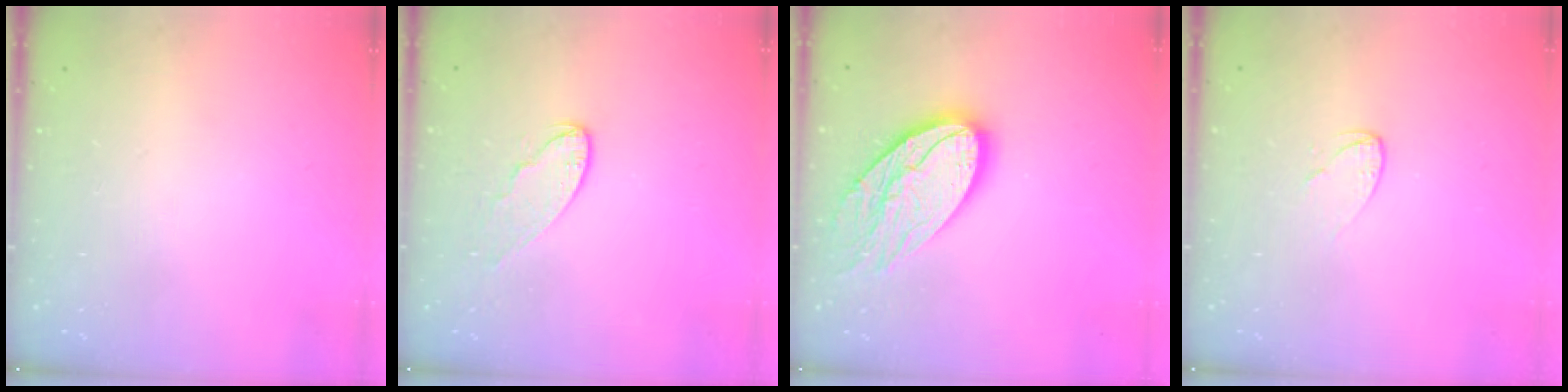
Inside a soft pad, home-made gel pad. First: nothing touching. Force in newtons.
{"total": 7.4, "press": 7.4, "slide": 0.6}
{"total": 15.9, "press": 15.9, "slide": 1.1}
{"total": 3.2, "press": 3.1, "slide": 0.3}